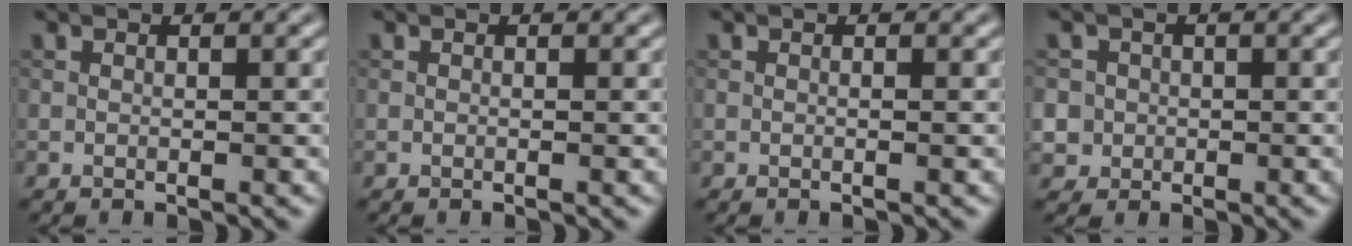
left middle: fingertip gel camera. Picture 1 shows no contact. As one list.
[{"total": 0.0}, {"total": 0.6, "force": [-0.1, 0.1, 0.6], "torque": [-0.007, -0.001, -0.002]}, {"total": 3.0, "force": [-0.2, 2.9, 0.5], "torque": [0.005, 0.013, -0.009]}]